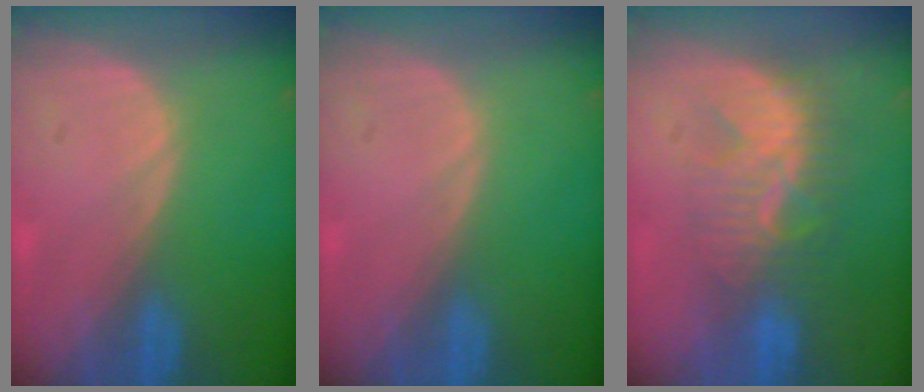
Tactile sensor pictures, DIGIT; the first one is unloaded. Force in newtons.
{"total": 0.0}
{"total": 8.0, "press": 7.8, "slide": 1.9}